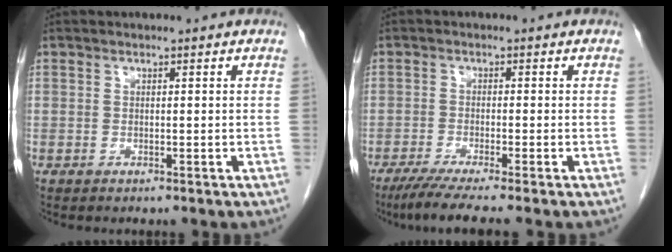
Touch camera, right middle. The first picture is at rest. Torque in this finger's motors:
{"motor_torque": [0.63, -0.43, 0.16, 0.06]}